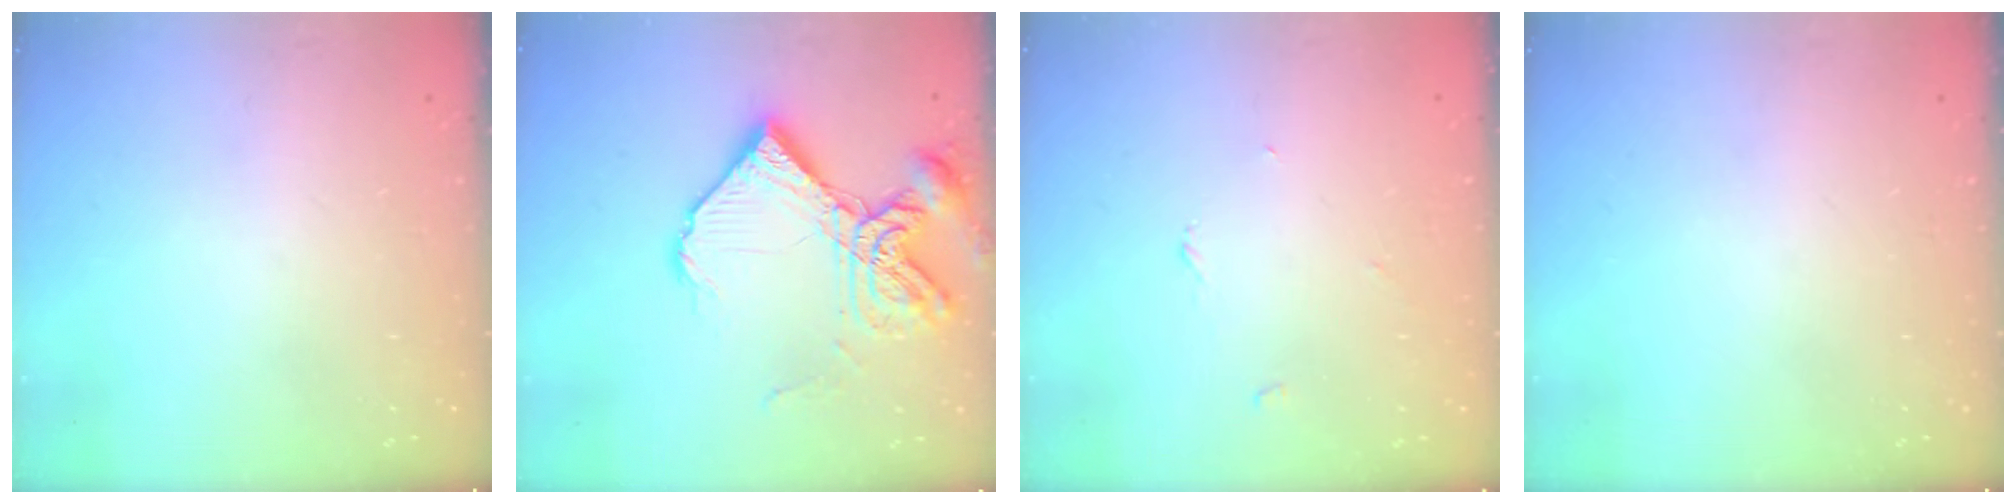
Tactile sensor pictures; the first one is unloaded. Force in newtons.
{"total": 15.3, "press": 15.2, "slide": 1.4}
{"total": 2.7, "press": 2.7, "slide": 0.3}
{"total": 0.0}